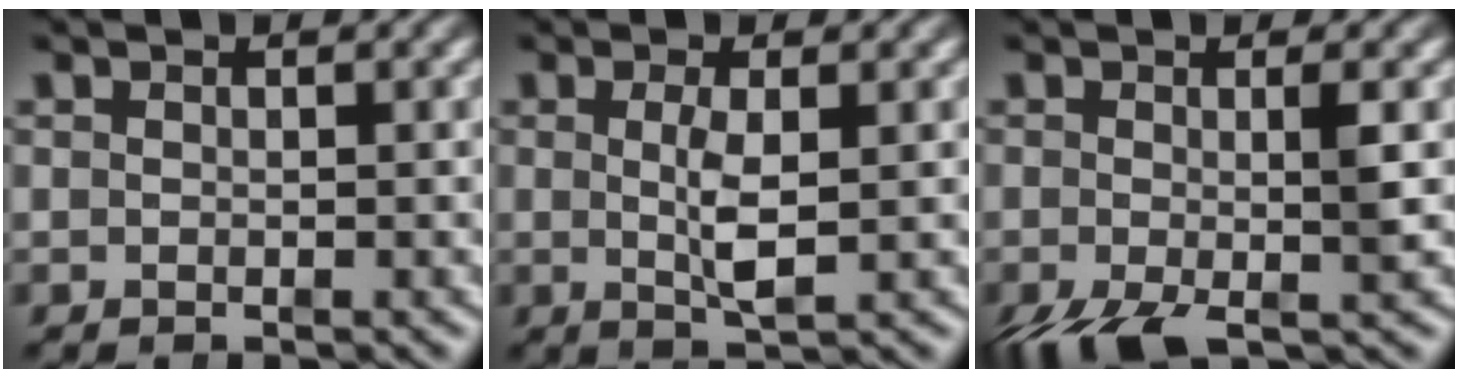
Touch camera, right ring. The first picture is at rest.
{"total": 2.9, "force": [-0.2, 0.3, 2.9], "torque": [-0.050, -0.006, 0.002]}
{"total": 4.5, "force": [-2.9, 1.5, 3.2], "torque": [-0.066, -0.022, -0.036]}